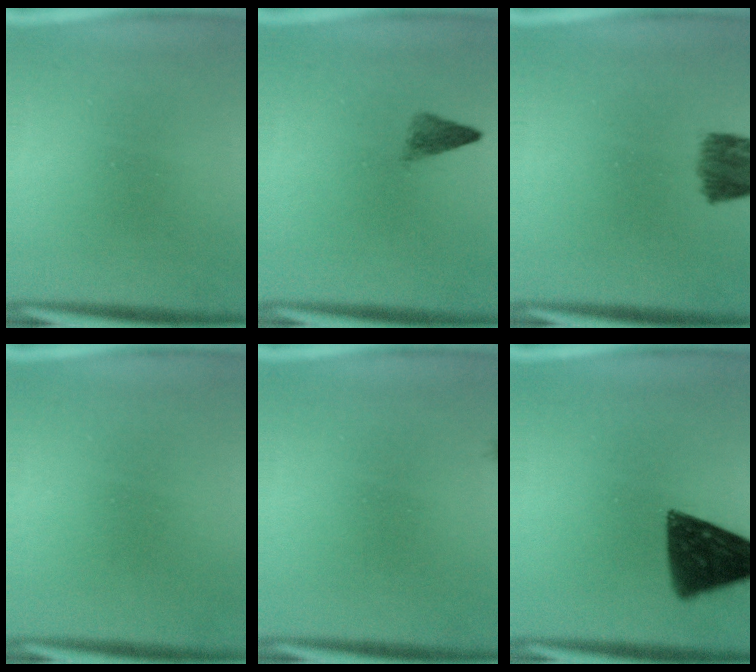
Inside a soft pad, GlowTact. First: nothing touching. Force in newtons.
{"total": 2.1}
{"total": 7.4}
{"total": 1.6}
{"total": 0.6}
{"total": 12.4}